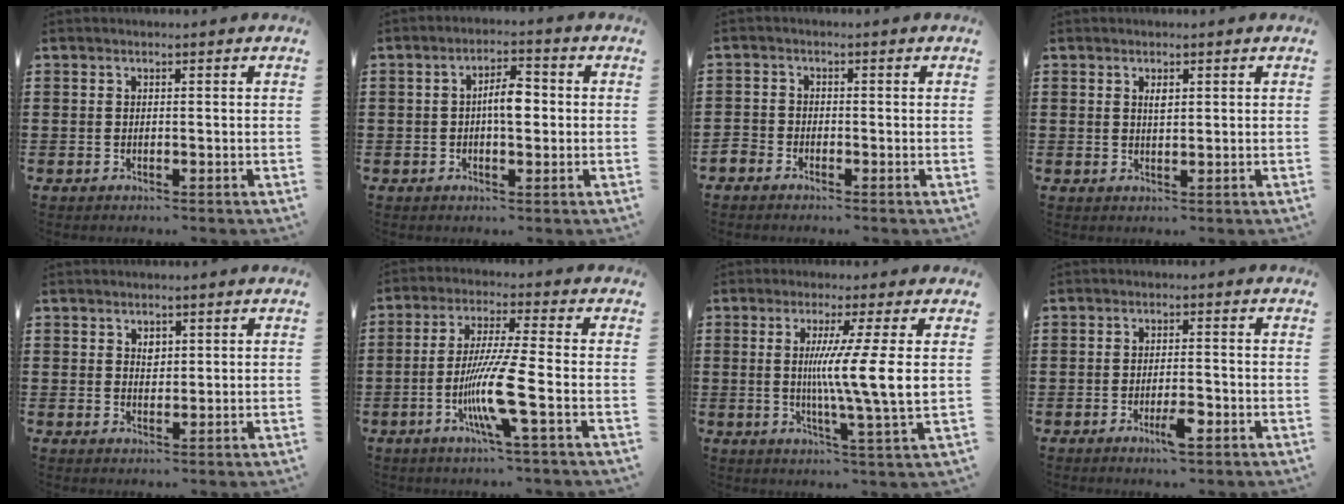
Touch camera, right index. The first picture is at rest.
{"total": 4.5, "force": [0.0, 1.8, 4.2], "torque": [-0.069, 0.003, -0.005]}
{"total": 1.9, "force": [-1.7, 0.9, -0.1], "torque": [-0.004, 0.002, -0.039]}
{"total": 1.4, "force": [0.6, 0.5, 1.2], "torque": [-0.025, 0.004, 0.009]}
{"total": 1.6, "force": [0.8, 1.1, 0.8], "torque": [-0.010, 0.001, 0.014]}
{"total": 9.6, "force": [-3.1, 0.2, 9.1], "torque": [-0.185, -0.018, -0.064]}
{"total": 9.1, "force": [1.0, -1.1, 8.9], "torque": [-0.165, -0.011, 0.010]}
{"total": 4.0, "force": [-2.0, 0.9, 3.4], "torque": [-0.066, -0.004, -0.038]}